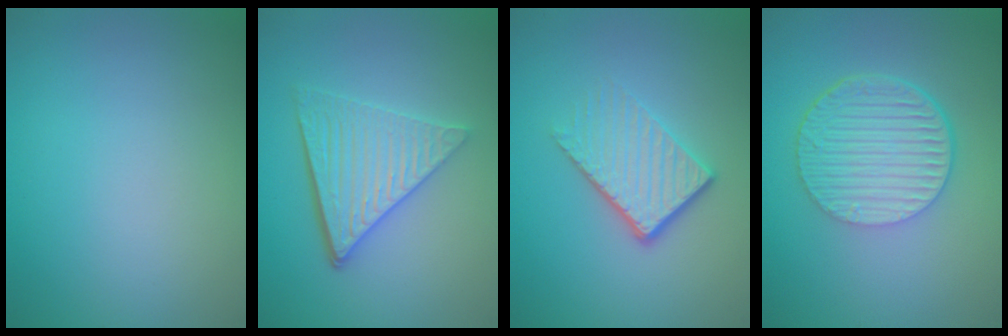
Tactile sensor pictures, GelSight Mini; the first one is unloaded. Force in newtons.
{"total": 5.4, "press": 3.8, "slide": 3.8}
{"total": 3.9, "press": 2.7, "slide": 2.9}
{"total": 6.6, "press": 4.4, "slide": 4.9}